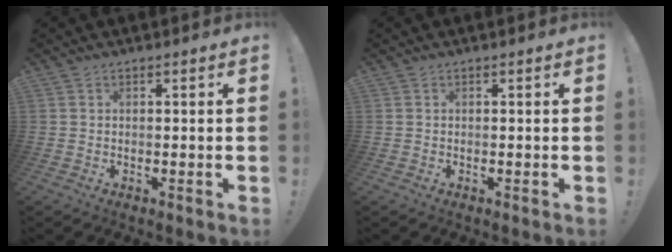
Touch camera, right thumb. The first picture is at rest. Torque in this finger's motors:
{"motor_torque": [-0.01, -0.01, 0.00, 0.00, 0.00]}